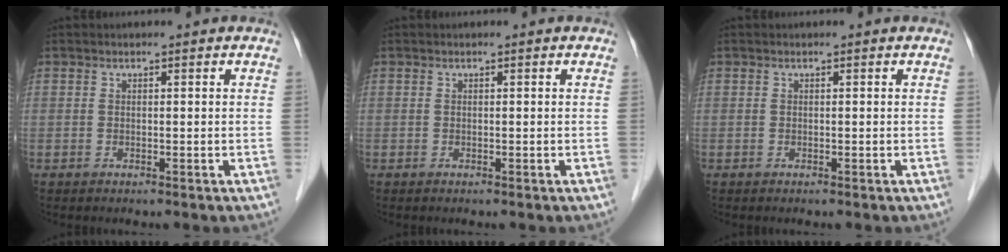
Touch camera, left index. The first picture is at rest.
{"total": 0.0}
{"total": 0.0}